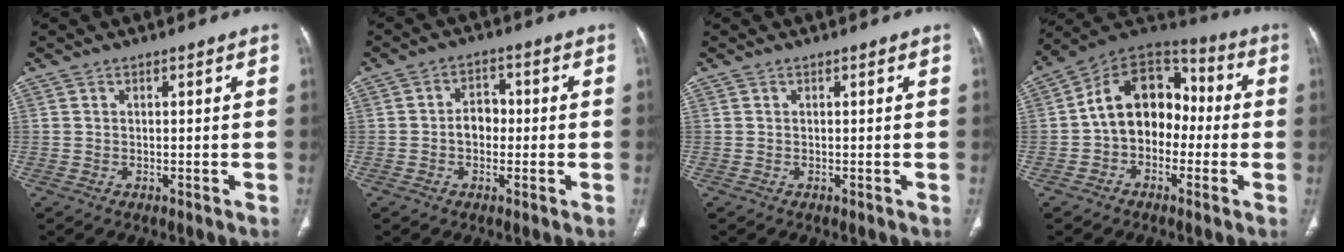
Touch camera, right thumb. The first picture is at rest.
{"total": 4.5, "force": [-0.6, 3.5, 2.8], "torque": [-0.027, 0.017, -0.018]}
{"total": 0.0}
{"total": 14.6, "force": [-1.2, 10.7, 9.9], "torque": [-0.123, 0.052, -0.036]}